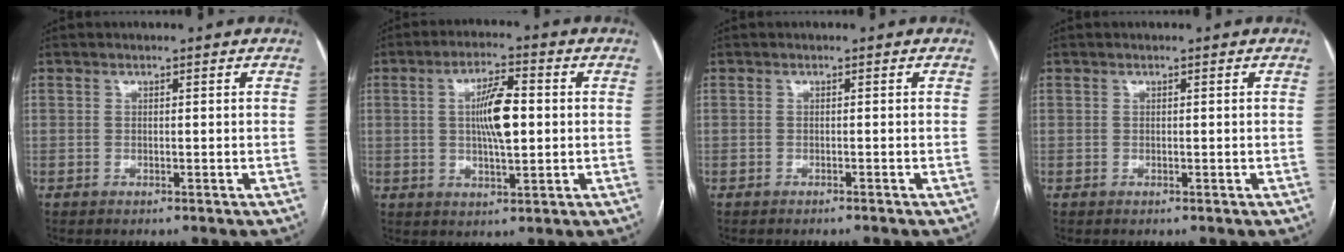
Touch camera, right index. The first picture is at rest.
{"total": 7.8, "force": [0.6, 1.6, 7.6], "torque": [-0.140, 0.009, 0.009]}
{"total": 0.9, "force": [-0.7, -0.4, 0.2], "torque": [-0.004, 0.002, -0.014]}
{"total": 0.0}